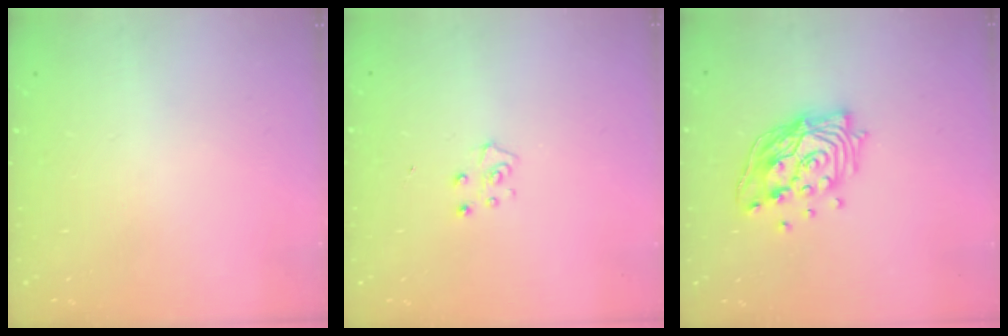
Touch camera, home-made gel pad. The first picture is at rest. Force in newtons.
{"total": 5.3, "press": 5.3, "slide": 0.5}
{"total": 16.5, "press": 16.1, "slide": 3.6}